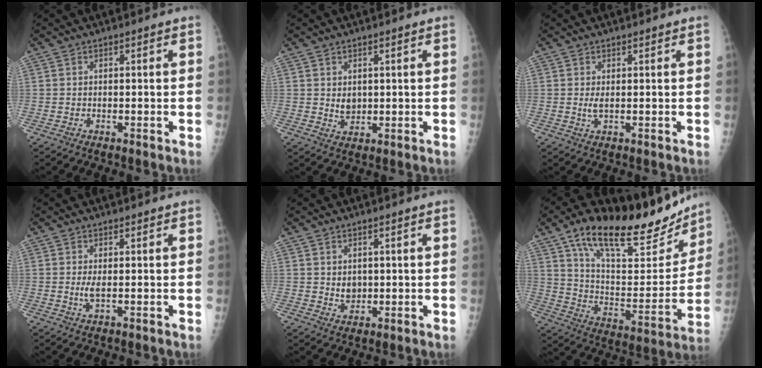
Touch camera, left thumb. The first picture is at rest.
{"total": 2.8, "force": [0.7, 2.1, 1.7], "torque": [-0.019, -0.009, 0.020]}
{"total": 1.7, "force": [0.5, 0.6, 1.5], "torque": [-0.033, -0.004, 0.013]}
{"total": 1.9, "force": [0.3, 0.5, 1.8], "torque": [-0.040, -0.005, 0.010]}
{"total": 2.8, "force": [0.6, 2.2, 1.6], "torque": [-0.017, -0.008, 0.019]}
{"total": 26.5, "force": [19.0, 9.6, 15.8], "torque": [-0.200, -0.062, 0.307]}